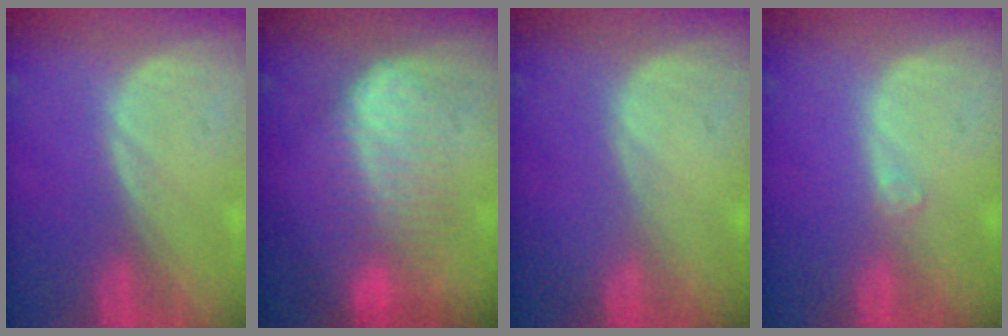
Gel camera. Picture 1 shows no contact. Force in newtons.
{"total": 7.3, "press": 7.3, "slide": 0.1}
{"total": 0.0}
{"total": 0.9, "press": 0.8, "slide": 0.2}